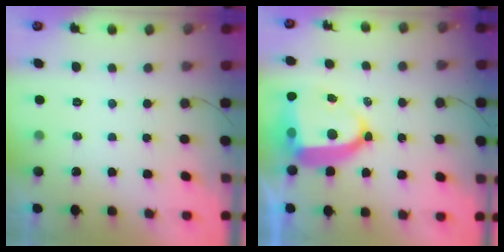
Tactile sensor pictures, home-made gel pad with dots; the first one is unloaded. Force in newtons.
{"total": 13.2, "press": 13.1, "slide": 1.8}